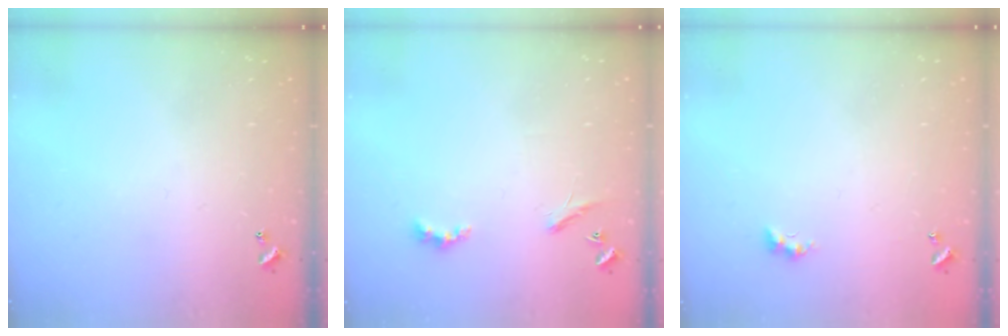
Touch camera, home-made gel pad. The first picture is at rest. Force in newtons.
{"total": 3.1, "press": 3.1, "slide": 0.6}
{"total": 1.6, "press": 1.5, "slide": 0.6}